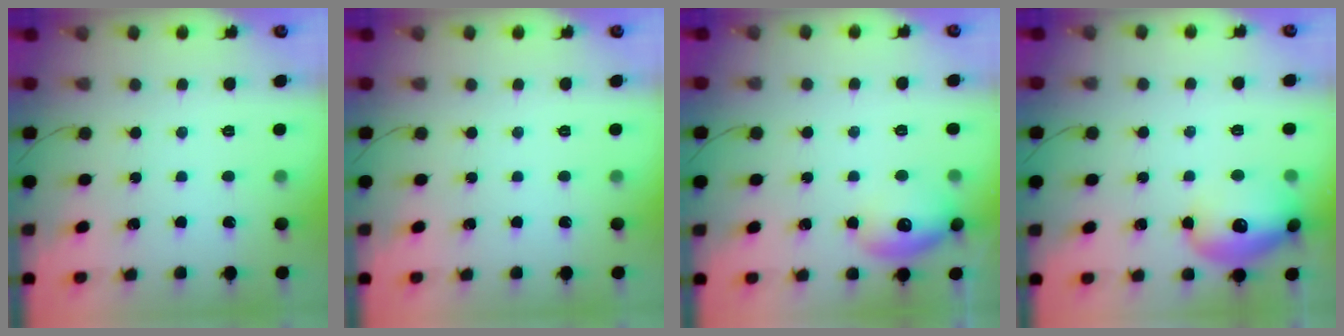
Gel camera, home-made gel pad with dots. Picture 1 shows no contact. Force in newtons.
{"total": 0.0}
{"total": 13.5, "press": 13.4, "slide": 1.1}
{"total": 15.1, "press": 15.0, "slide": 1.6}